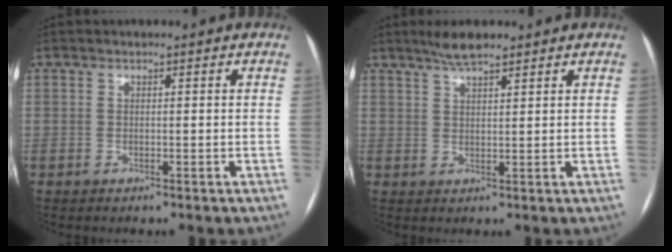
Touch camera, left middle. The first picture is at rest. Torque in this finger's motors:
{"motor_torque": [0.12, -0.13, 0.04, 0.01]}